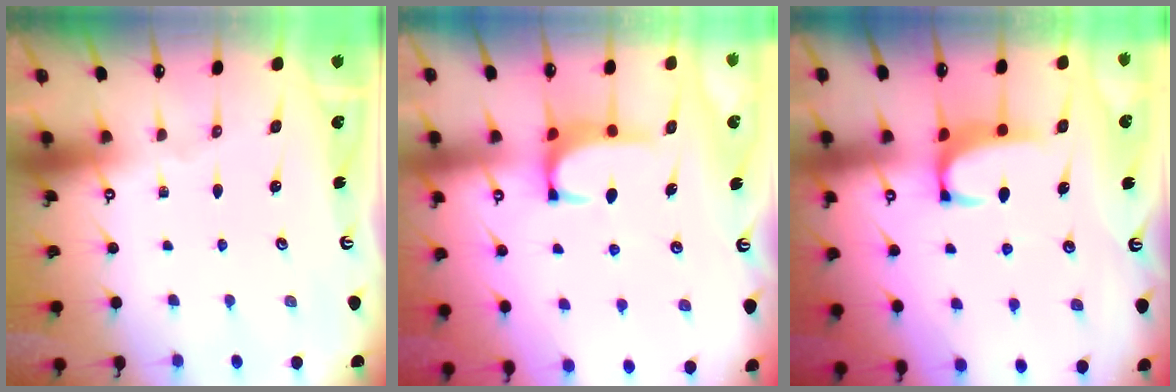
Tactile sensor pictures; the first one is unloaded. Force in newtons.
{"total": 1.7, "press": 1.5, "slide": 0.8}
{"total": 1.6, "press": 1.6, "slide": 0.4}